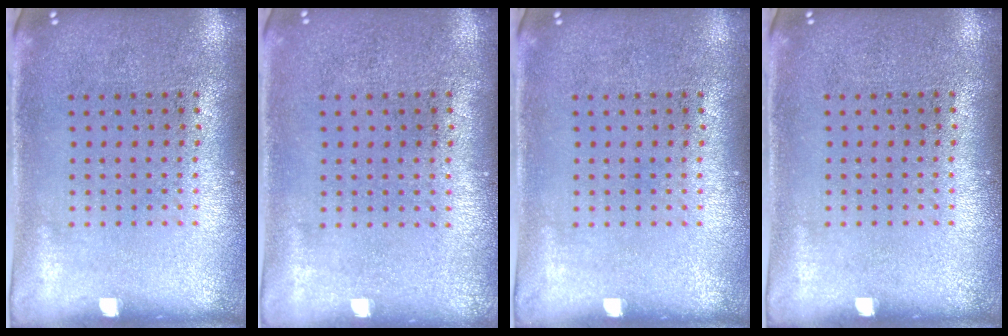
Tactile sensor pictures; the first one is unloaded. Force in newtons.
{"total": 0.0}
{"total": 0.0}
{"total": 0.0}